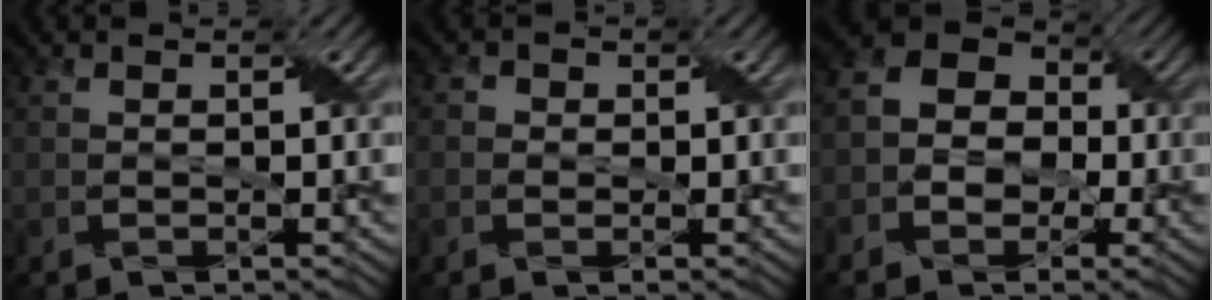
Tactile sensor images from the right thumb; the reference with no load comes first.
{"total": 1.4, "force": [0.0, 1.4, 0.2], "torque": [-0.002, 0.002, -0.006]}
{"total": 7.6, "force": [-1.2, 6.3, 4.1], "torque": [-0.065, 0.007, -0.041]}